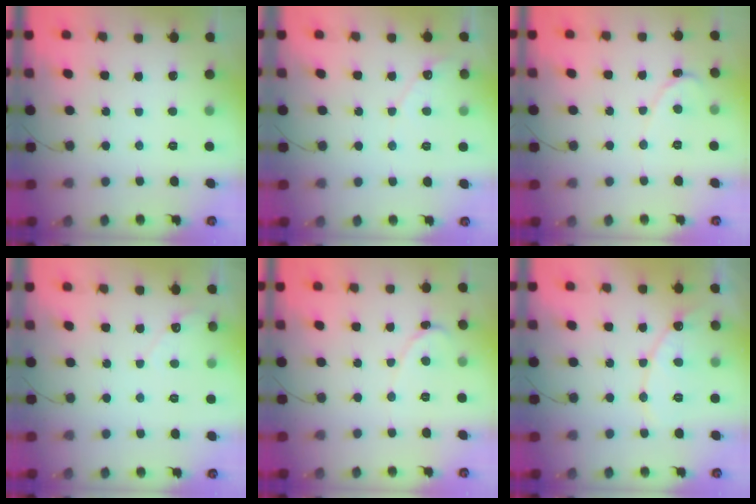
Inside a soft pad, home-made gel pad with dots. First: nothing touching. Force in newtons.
{"total": 4.0, "press": 4.0, "slide": 0.3}
{"total": 1.0, "press": 1.0, "slide": 0.1}
{"total": 2.7, "press": 2.7, "slide": 0.2}
{"total": 1.0, "press": 1.0, "slide": 0.1}
{"total": 10.4, "press": 10.3, "slide": 0.9}